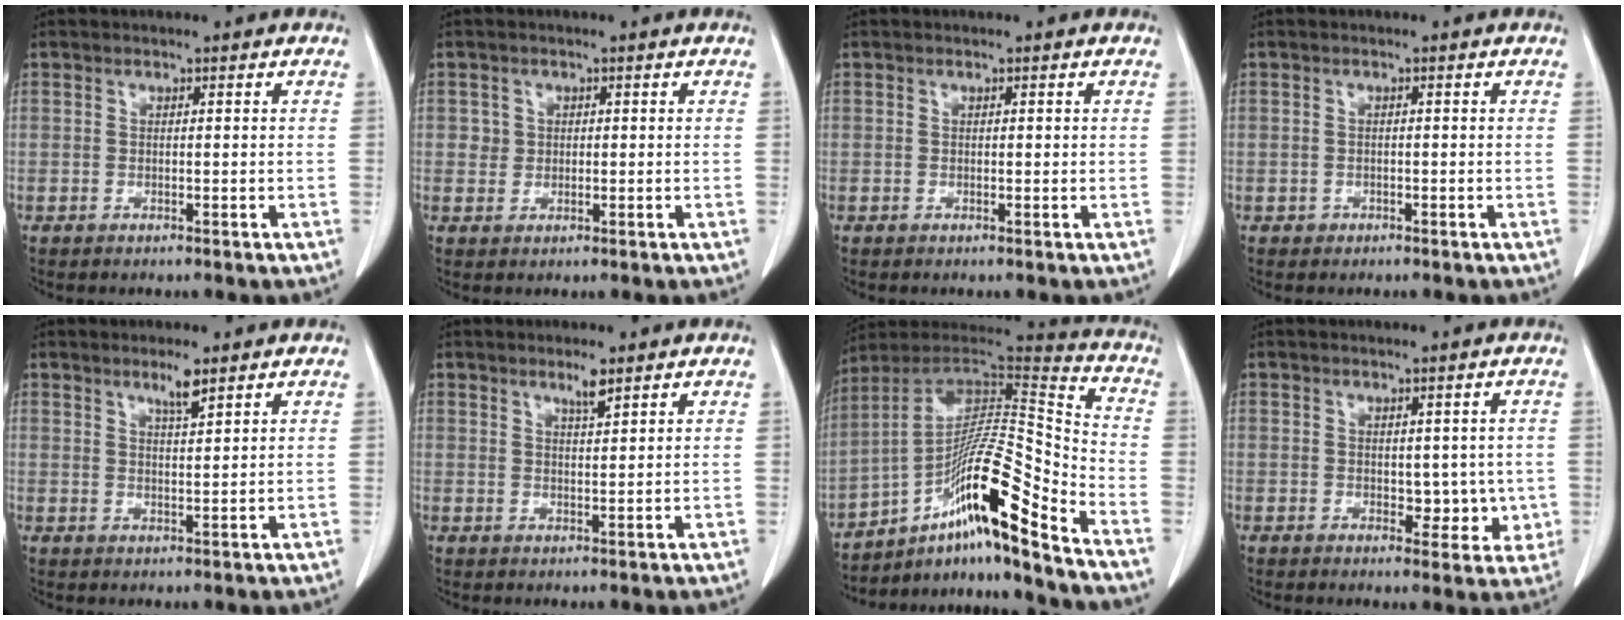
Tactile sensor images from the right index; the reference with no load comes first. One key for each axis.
{"total": 1.9, "fx": 0.5, "fy": 1.9, "fz": 0.2, "tx": 0.005, "ty": 0.001, "tz": 0.005}
{"total": 0.0}
{"total": 1.0, "fx": -0.5, "fy": 0.9, "fz": -0.1, "tx": -0.001, "ty": 0.005, "tz": -0.009}
{"total": 2.9, "fx": 2.2, "fy": 0.1, "fz": 2.0, "tx": -0.038, "ty": -0.003, "tz": 0.039}
{"total": 2.4, "fx": 1.8, "fy": 0.1, "fz": 1.6, "tx": -0.031, "ty": -0.002, "tz": 0.033}
{"total": 18.8, "fx": -11.3, "fy": 0.5, "fz": 15.0, "tx": -0.264, "ty": 0.015, "tz": -0.192}
{"total": 2.9, "fx": 0.1, "fy": 2.0, "fz": 2.1, "tx": -0.015, "ty": -0.003, "tz": 0.007}